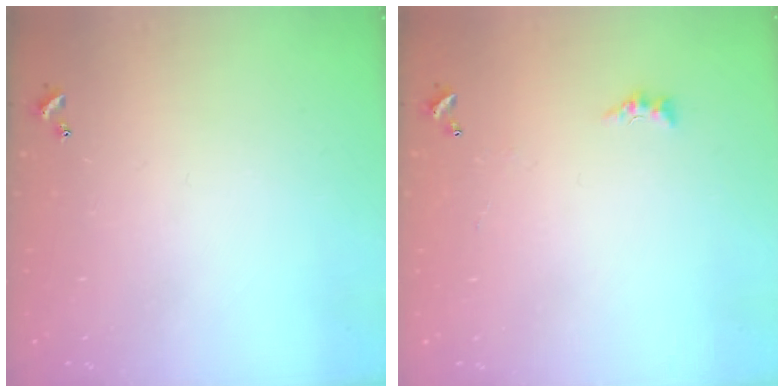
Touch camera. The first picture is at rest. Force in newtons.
{"total": 1.3, "press": 1.2, "slide": 0.5}